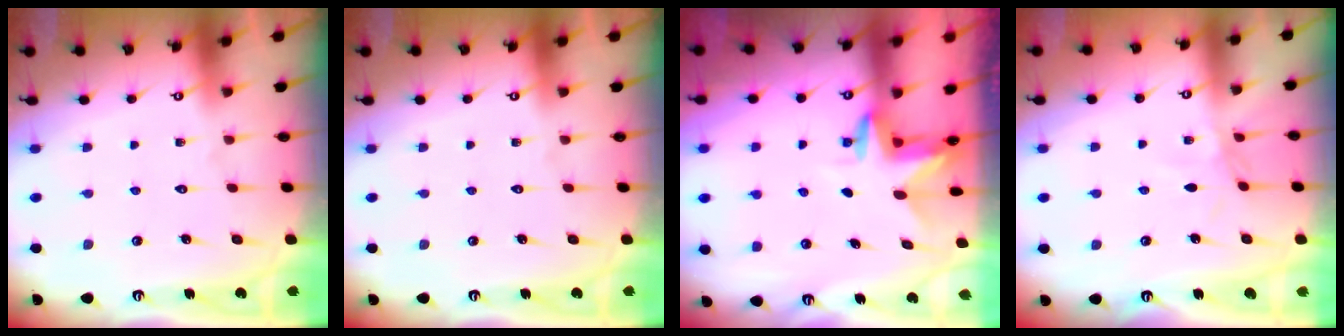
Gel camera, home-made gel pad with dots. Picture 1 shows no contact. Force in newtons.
{"total": 0.0}
{"total": 3.0, "press": 3.0, "slide": 0.2}
{"total": 2.1, "press": 2.1, "slide": 0.5}